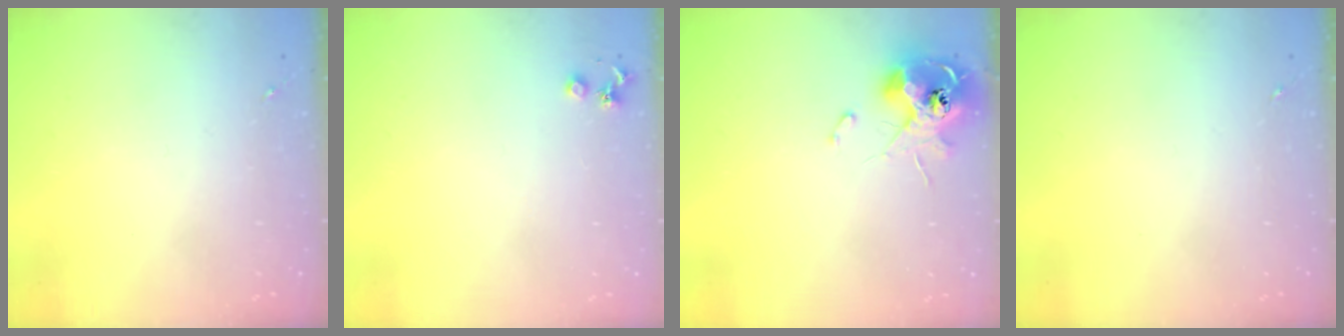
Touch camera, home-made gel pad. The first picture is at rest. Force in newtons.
{"total": 3.6, "press": 3.5, "slide": 0.5}
{"total": 12.8, "press": 12.8, "slide": 1.5}
{"total": 0.0}